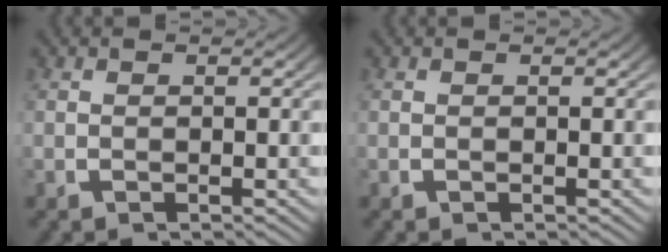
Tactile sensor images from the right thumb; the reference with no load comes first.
{"total": 0.0}